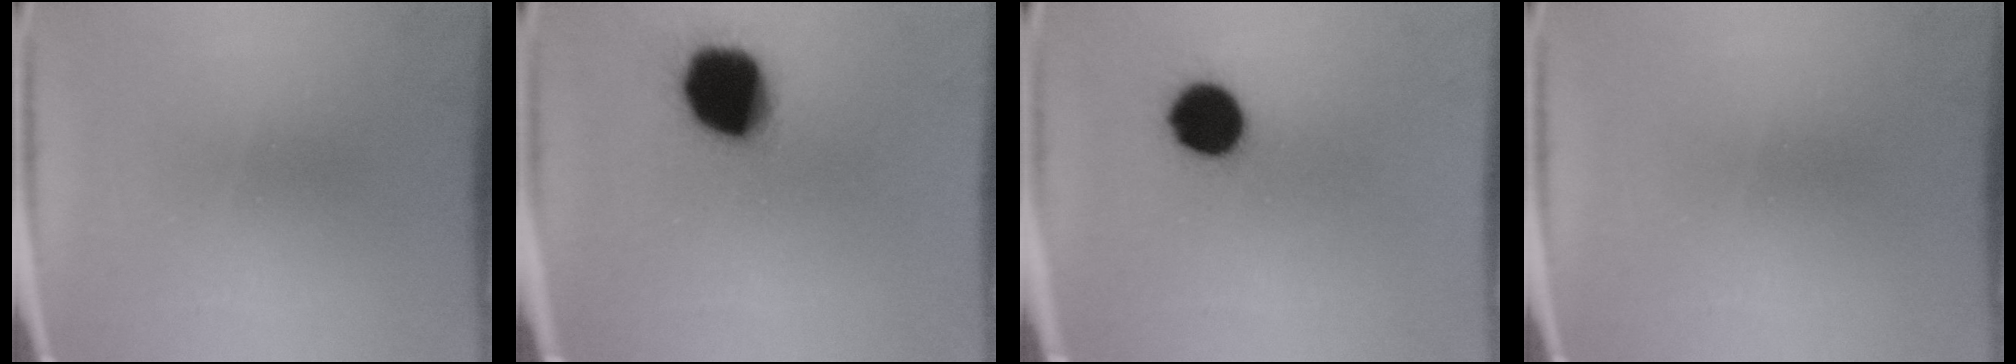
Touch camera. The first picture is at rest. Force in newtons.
{"total": 19.7}
{"total": 10.3}
{"total": 0.0}